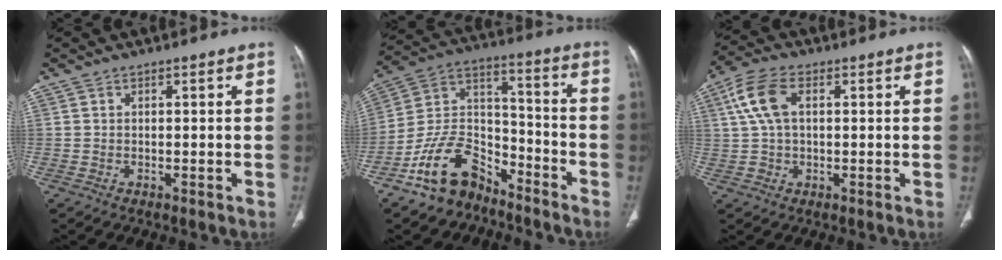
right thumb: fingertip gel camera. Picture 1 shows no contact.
{"total": 14.1, "force": [-10.0, 8.1, 5.7], "torque": [-0.082, 0.097, -0.188]}
{"total": 8.1, "force": [2.0, 4.9, 6.2], "torque": [-0.134, 0.019, 0.039]}